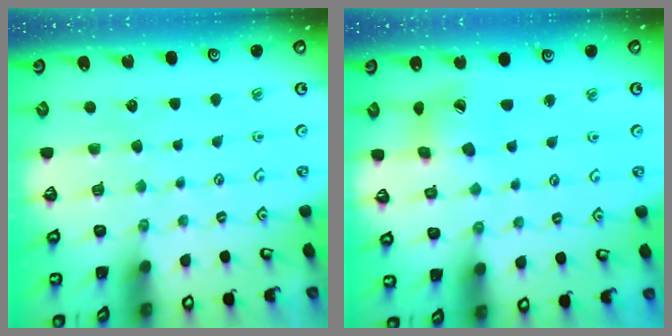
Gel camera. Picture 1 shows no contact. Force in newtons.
{"total": 8.9, "press": 8.8, "slide": 1.1}